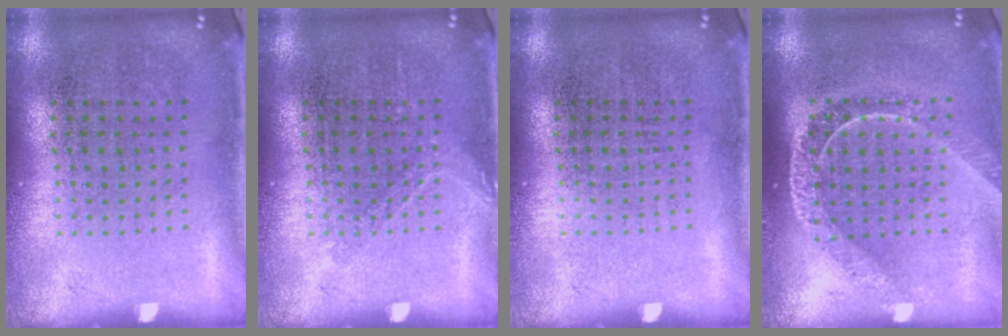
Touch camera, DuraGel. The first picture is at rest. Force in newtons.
{"total": 0.9, "press": 0.8, "slide": 0.3}
{"total": 0.0}
{"total": 1.8, "press": 1.5, "slide": 1.0}